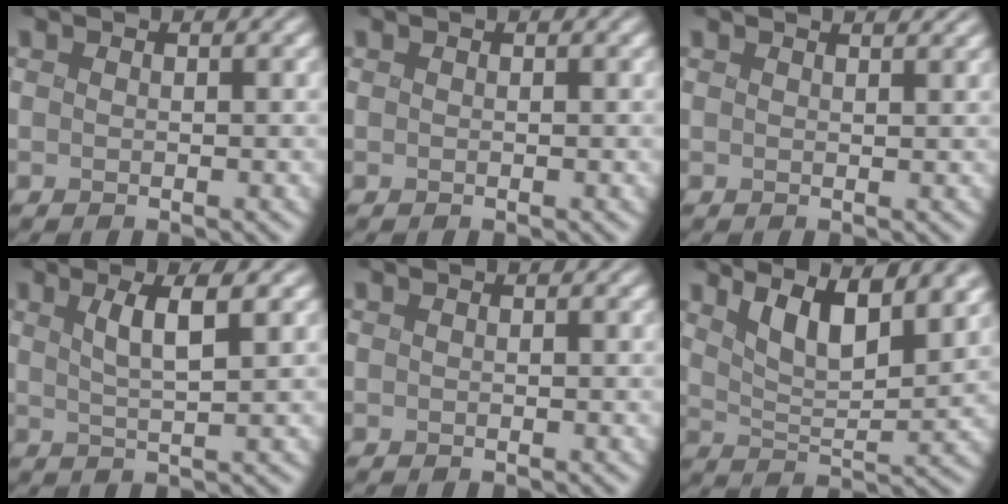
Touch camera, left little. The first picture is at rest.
{"total": 0.0}
{"total": 2.1, "force": [1.7, 0.8, 1.1], "torque": [0.001, 0.014, 0.003]}
{"total": 3.5, "force": [0.9, 0.4, 3.3], "torque": [-0.073, -0.001, 0.024]}
{"total": 0.0}
{"total": 7.5, "force": [4.1, 2.5, 5.7], "torque": [-0.096, 0.004, 0.062]}